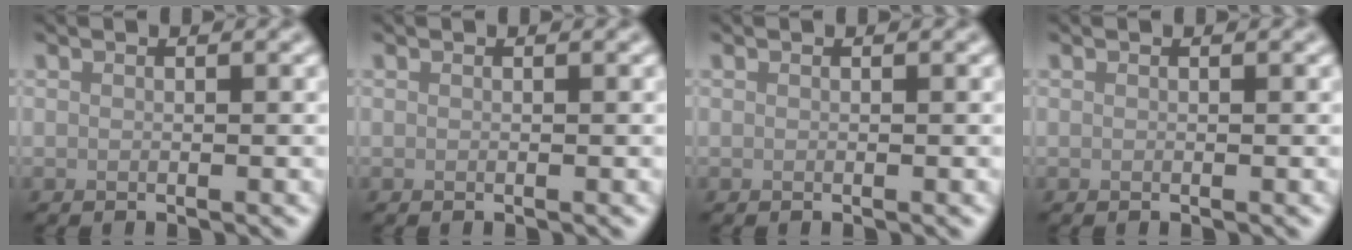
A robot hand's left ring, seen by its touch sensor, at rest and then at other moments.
{"total": 0.0}
{"total": 0.0}
{"total": 0.0}